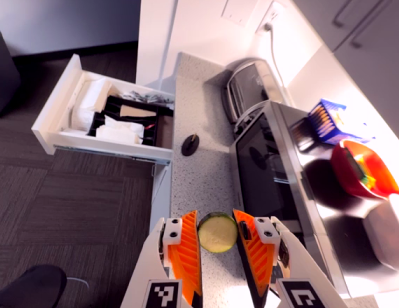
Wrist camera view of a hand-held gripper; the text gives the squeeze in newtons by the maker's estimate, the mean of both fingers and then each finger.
{"total": 10.4, "left": 10.7, "right": 10.1}